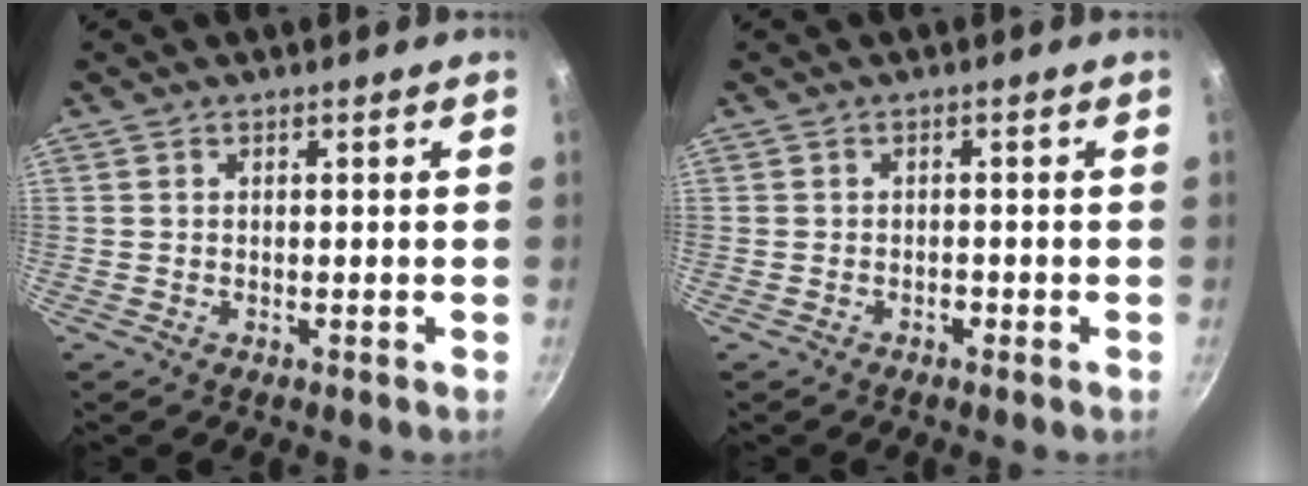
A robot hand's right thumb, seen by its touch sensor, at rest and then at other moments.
{"total": 0.9, "force": [-0.5, 0.6, 0.4], "torque": [-0.002, 0.004, -0.009]}